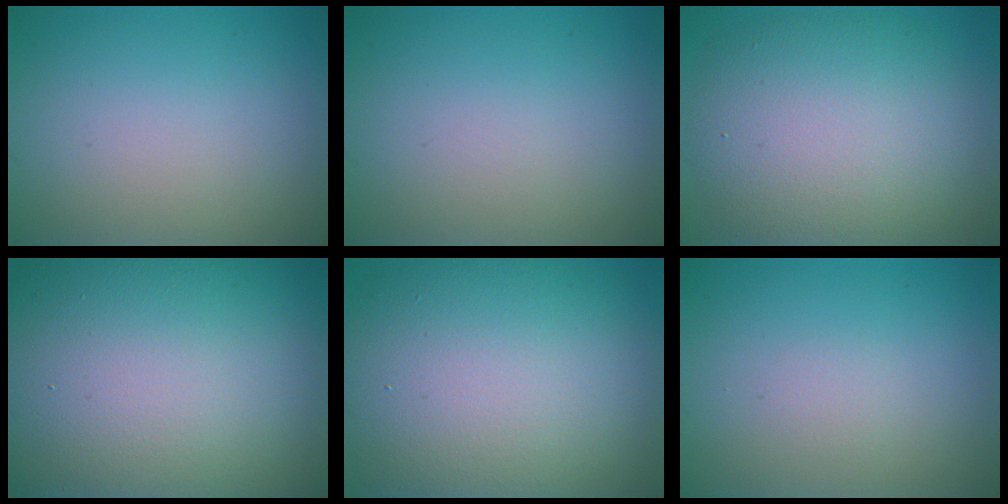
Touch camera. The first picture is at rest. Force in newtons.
{"total": 0.0}
{"total": 9.8, "press": 9.8, "slide": 1.1}
{"total": 23.4, "press": 23.4, "slide": 1.4}
{"total": 15.3, "press": 15.3, "slide": 1.1}
{"total": 0.6, "press": 0.6, "slide": 0.0}